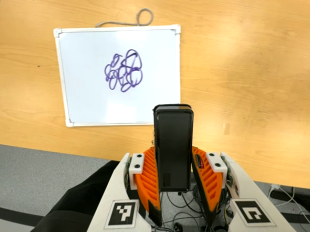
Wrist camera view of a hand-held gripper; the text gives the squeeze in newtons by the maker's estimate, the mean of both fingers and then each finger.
{"total": 5.2, "left": 3.6, "right": 6.7}